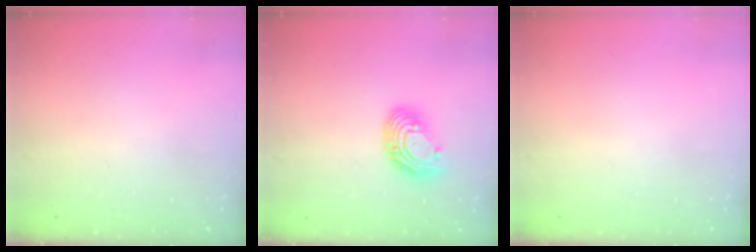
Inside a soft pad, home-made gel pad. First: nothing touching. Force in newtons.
{"total": 9.4, "press": 9.3, "slide": 1.1}
{"total": 0.0}